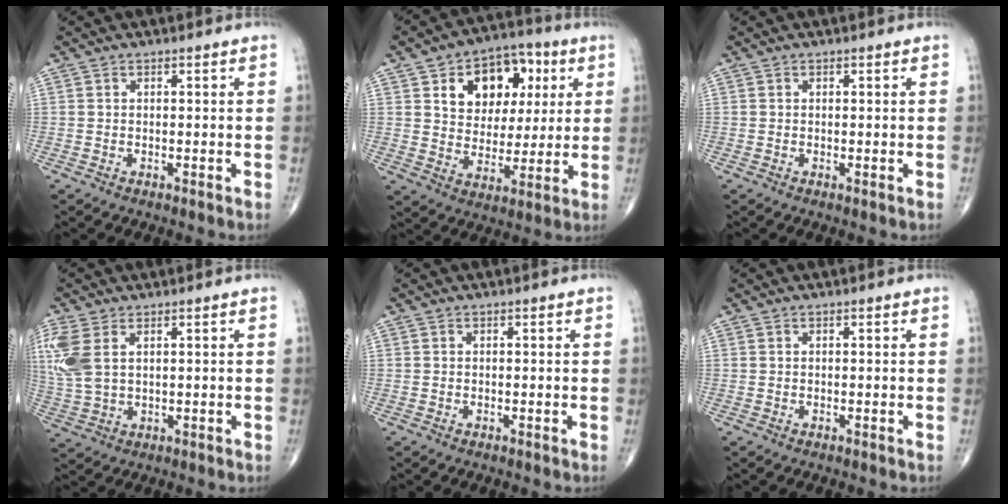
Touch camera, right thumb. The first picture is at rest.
{"total": 15.4, "force": [5.6, 10.9, 9.5], "torque": [-0.090, 0.000, 0.089]}
{"total": 0.0}
{"total": 9.6, "force": [3.1, 5.3, 7.3], "torque": [-0.198, 0.005, 0.075]}
{"total": 0.0}
{"total": 0.0}